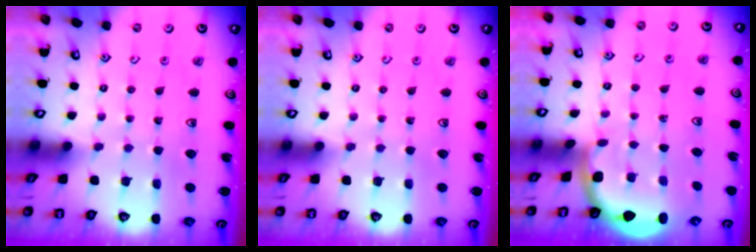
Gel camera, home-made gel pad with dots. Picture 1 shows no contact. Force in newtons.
{"total": 0.0}
{"total": 1.9, "press": 1.9, "slide": 0.0}